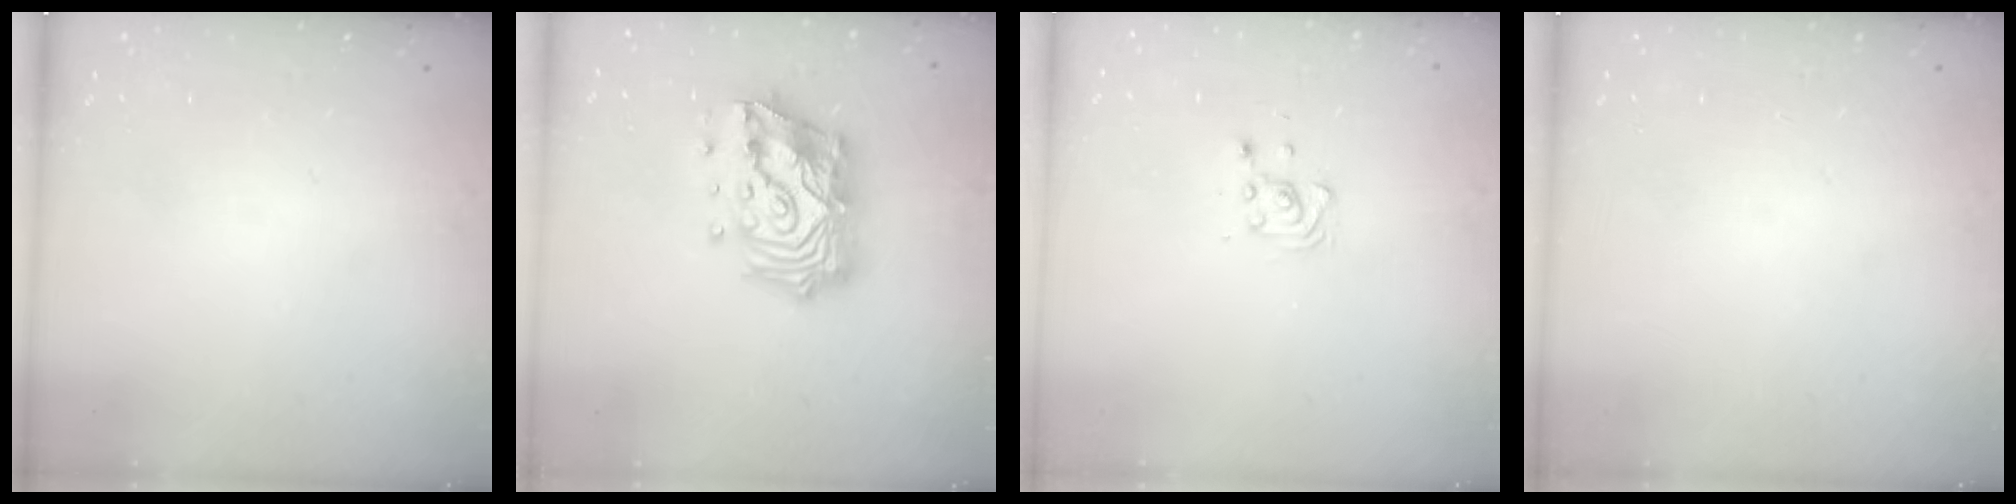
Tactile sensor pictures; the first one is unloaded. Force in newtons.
{"total": 25.6, "press": 25.5, "slide": 2.2}
{"total": 4.7, "press": 4.6, "slide": 1.1}
{"total": 0.0}